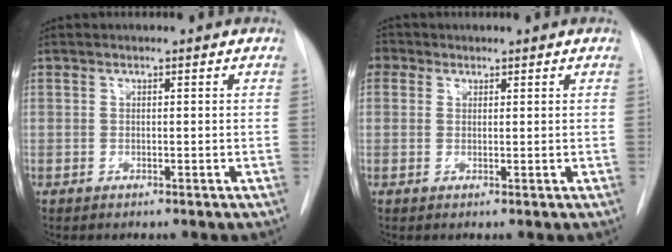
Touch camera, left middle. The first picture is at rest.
{"total": 2.2, "force": [1.0, 1.9, 0.4], "torque": [-0.001, 0.008, 0.014]}